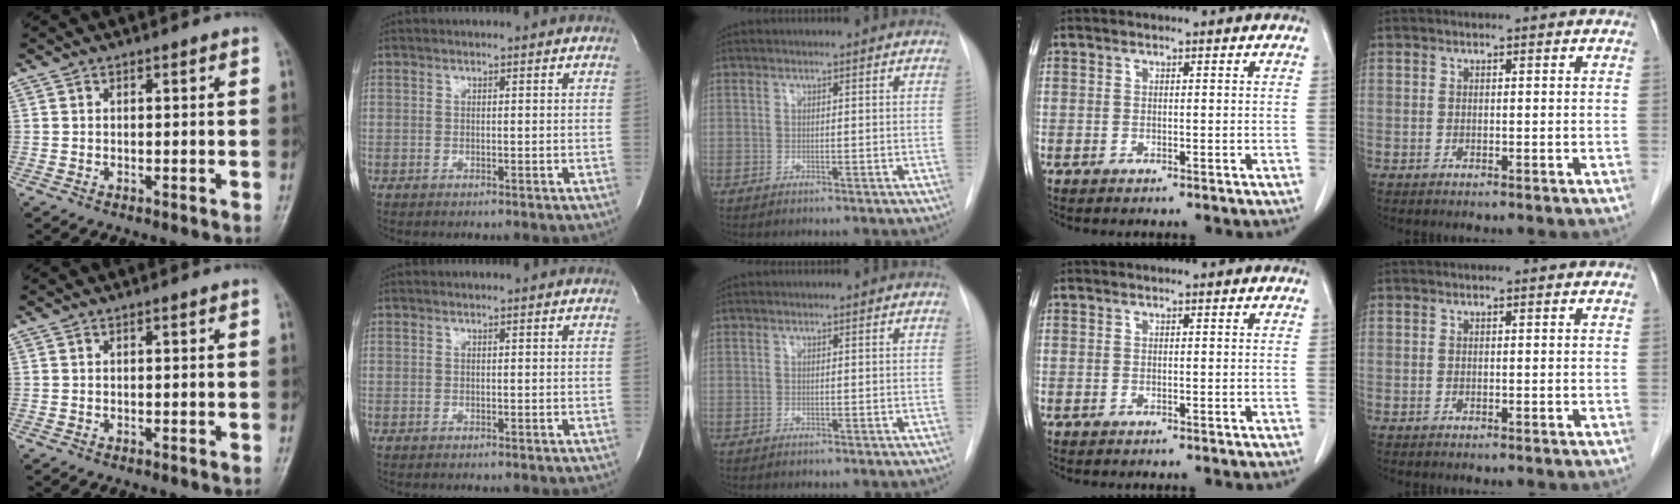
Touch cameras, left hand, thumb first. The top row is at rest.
{}